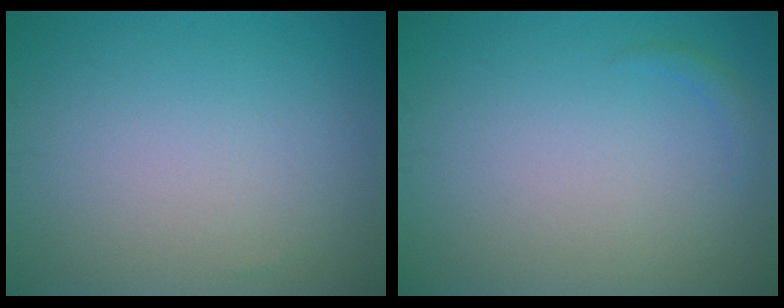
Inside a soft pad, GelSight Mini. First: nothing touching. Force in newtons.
{"total": 0.7, "press": 0.7, "slide": 0.1}